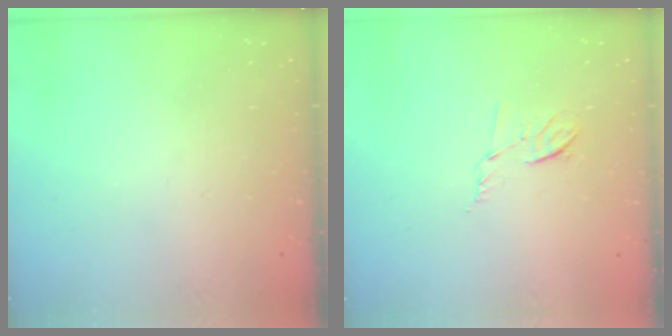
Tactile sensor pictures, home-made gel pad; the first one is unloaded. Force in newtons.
{"total": 5.9, "press": 5.9, "slide": 1.0}